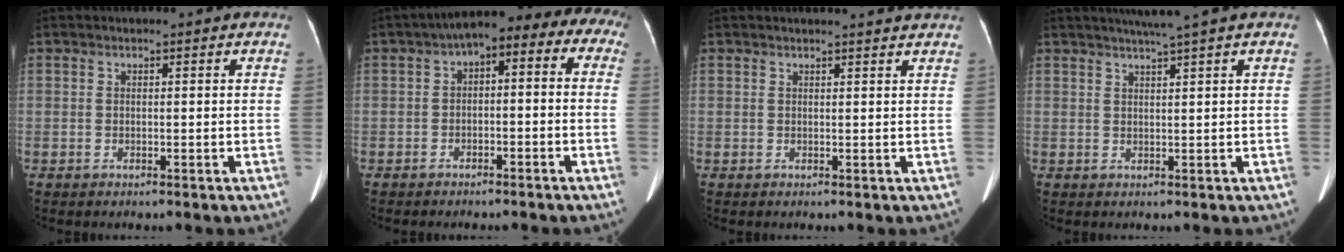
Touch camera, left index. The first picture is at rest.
{"total": 9.1, "force": [0.5, 5.2, 7.5], "torque": [-0.082, 0.059, -0.003]}
{"total": 4.8, "force": [4.6, -0.3, 1.4], "torque": [-0.017, 0.009, 0.042]}
{"total": 4.0, "force": [3.0, -1.2, 2.3], "torque": [-0.037, 0.007, 0.053]}